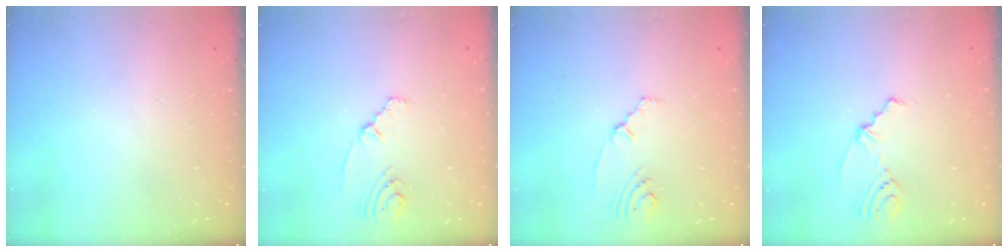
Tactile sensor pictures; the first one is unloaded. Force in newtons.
{"total": 2.2, "press": 2.2, "slide": 0.5}
{"total": 1.8, "press": 1.7, "slide": 0.7}
{"total": 2.8, "press": 2.4, "slide": 1.5}